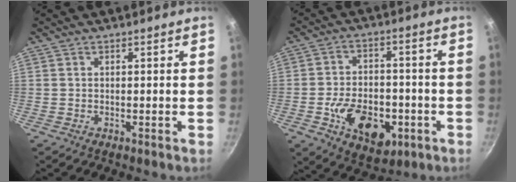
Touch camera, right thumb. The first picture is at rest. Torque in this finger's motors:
{"motor_torque": [1.90, 1.71, 0.29, -0.21, 0.39]}